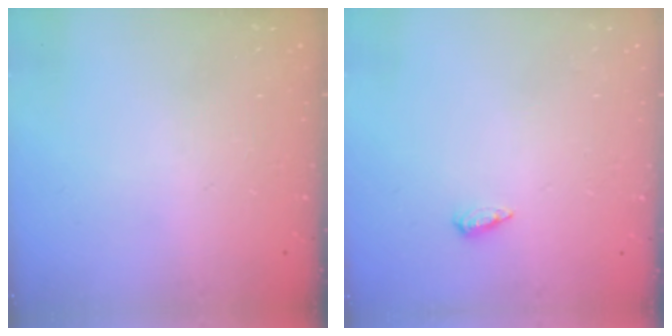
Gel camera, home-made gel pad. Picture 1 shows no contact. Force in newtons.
{"total": 4.1, "press": 4.1, "slide": 0.5}